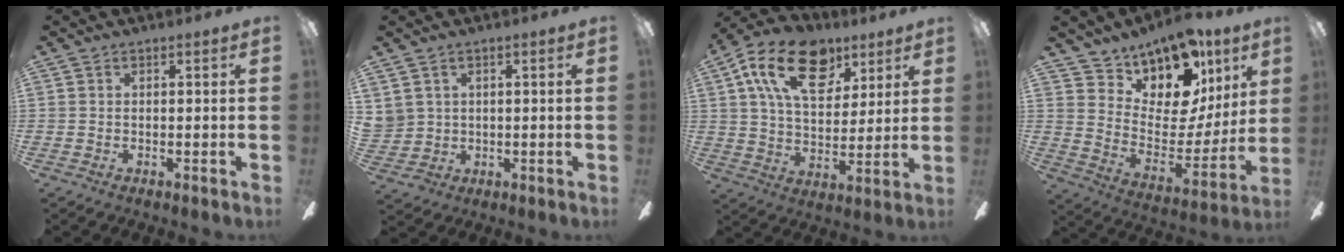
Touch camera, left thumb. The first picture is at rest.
{"total": 4.2, "force": [2.2, 3.6, -0.3], "torque": [-0.015, -0.004, 0.047]}
{"total": 19.4, "force": [9.8, 11.5, 12.2], "torque": [-0.200, -0.025, 0.173]}
{"total": 16.0, "force": [12.1, 7.9, 6.9], "torque": [-0.111, -0.106, 0.216]}